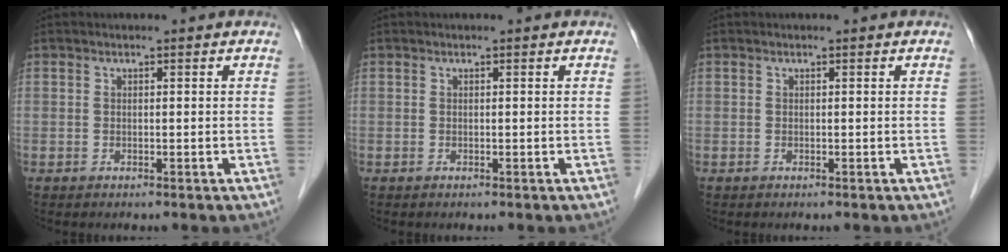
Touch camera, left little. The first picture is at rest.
{"total": 0.0}
{"total": 0.0}